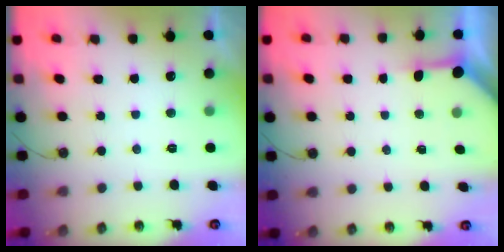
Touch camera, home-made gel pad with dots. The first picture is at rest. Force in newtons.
{"total": 3.3, "press": 3.2, "slide": 0.5}